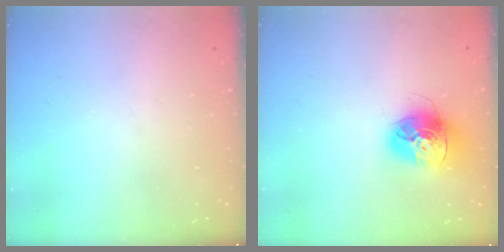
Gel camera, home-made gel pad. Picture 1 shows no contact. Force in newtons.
{"total": 15.7, "press": 15.6, "slide": 1.6}